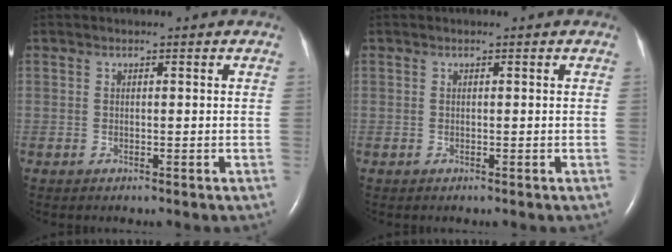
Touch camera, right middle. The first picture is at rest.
{"total": 0.0}